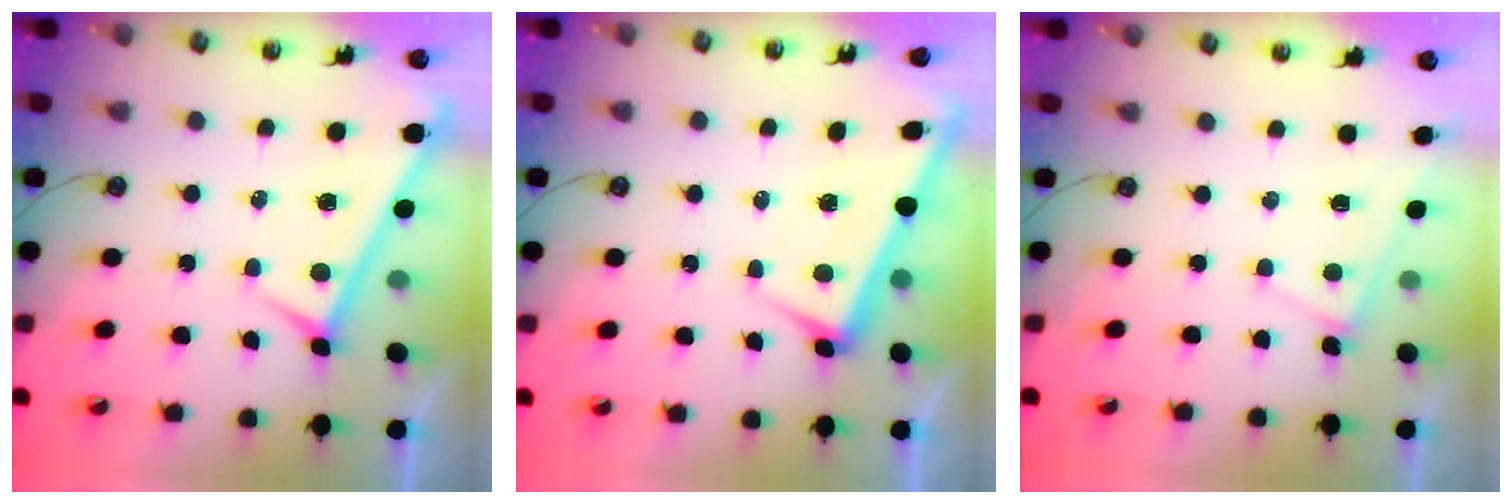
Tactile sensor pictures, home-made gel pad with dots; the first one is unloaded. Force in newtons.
{"total": 1.9, "press": 1.8, "slide": 0.6}
{"total": 0.6, "press": 0.6, "slide": 0.2}